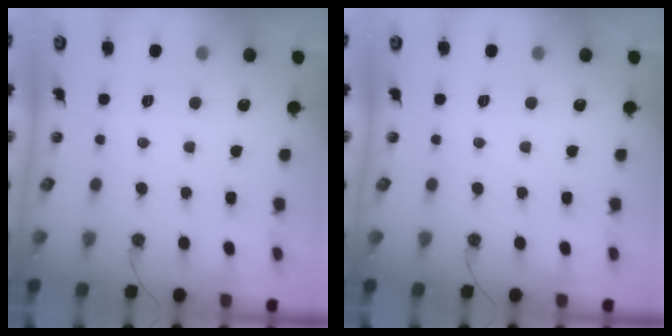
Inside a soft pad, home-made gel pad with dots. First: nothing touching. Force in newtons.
{"total": 0.0}